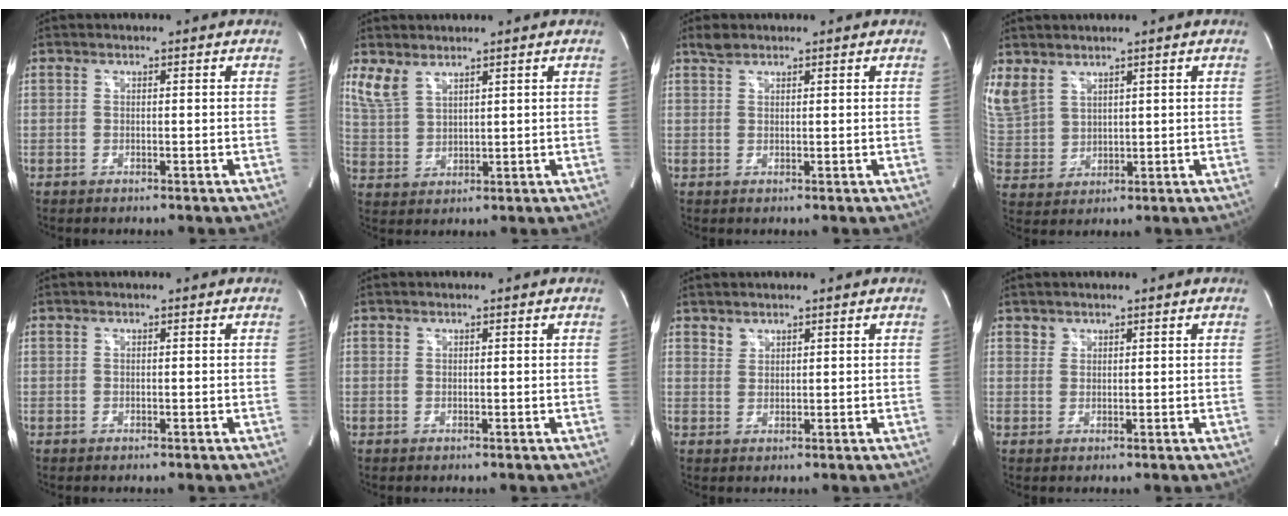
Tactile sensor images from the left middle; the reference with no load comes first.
{"total": 4.6, "force": [3.5, 1.8, 2.3], "torque": [-0.063, 0.008, 0.087]}
{"total": 1.7, "force": [1.5, 0.7, 0.6], "torque": [-0.016, 0.009, 0.030]}
{"total": 8.9, "force": [6.0, 5.7, 3.2], "torque": [-0.099, 0.009, 0.144]}
{"total": 0.0}
{"total": 0.0}
{"total": 1.4, "force": [1.3, 0.6, 0.1], "torque": [0.003, -0.001, 0.024]}
{"total": 1.1, "force": [0.9, 0.6, -0.1], "torque": [0.009, 0.000, 0.013]}